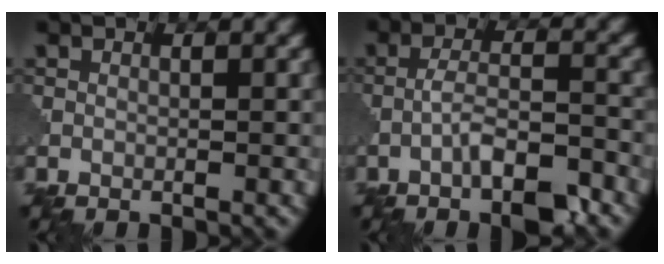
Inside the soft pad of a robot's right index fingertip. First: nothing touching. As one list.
[{"total": 5.0, "force": [-2.8, 1.3, 3.9], "torque": [-0.073, 0.003, -0.054]}]